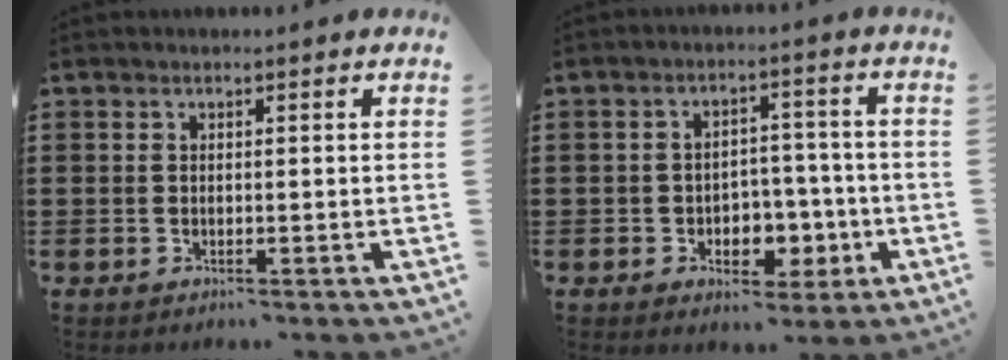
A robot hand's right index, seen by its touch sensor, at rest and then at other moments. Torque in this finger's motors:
{"motor_torque": [0.25, -0.05, 0.50, 0.05]}